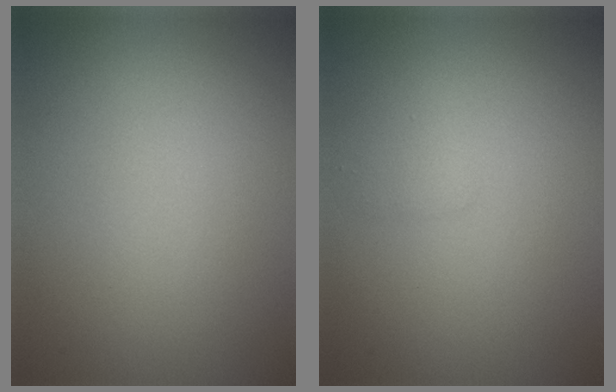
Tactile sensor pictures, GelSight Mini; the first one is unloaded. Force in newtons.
{"total": 0.9, "press": 0.9, "slide": 0.2}